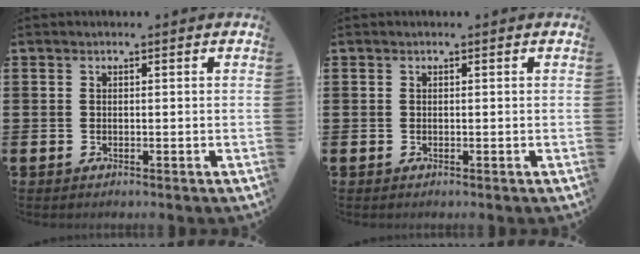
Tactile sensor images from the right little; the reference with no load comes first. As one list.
[{"total": 0.0}]